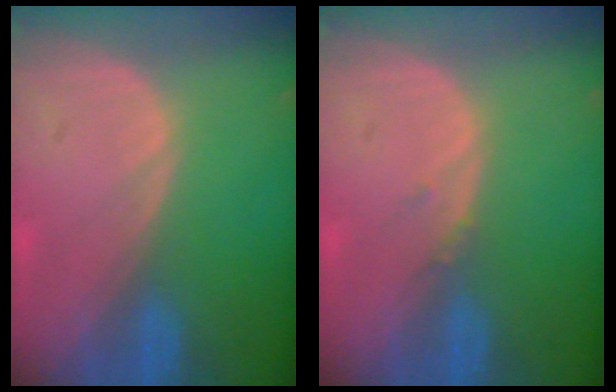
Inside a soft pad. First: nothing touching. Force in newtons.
{"total": 0.7, "press": 0.7, "slide": 0.3}